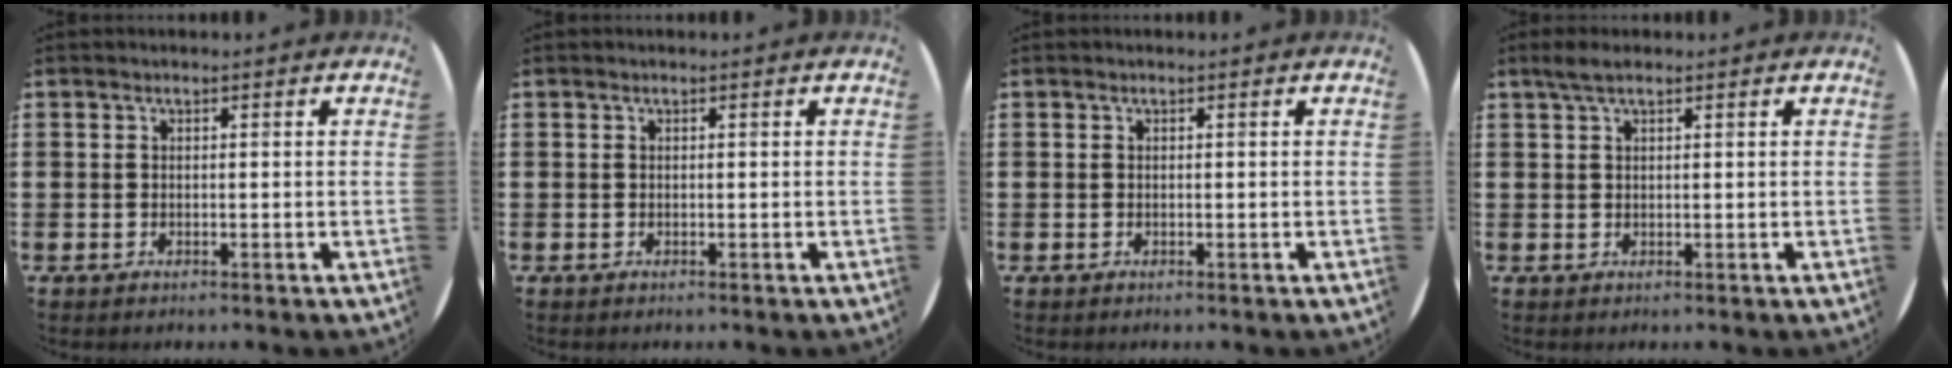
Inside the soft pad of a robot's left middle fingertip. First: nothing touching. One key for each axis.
{"total": 0.0}
{"total": 0.0}
{"total": 1.9, "fx": 1.3, "fy": 0.4, "fz": 1.2, "tx": -0.026, "ty": 0.004, "tz": 0.023}